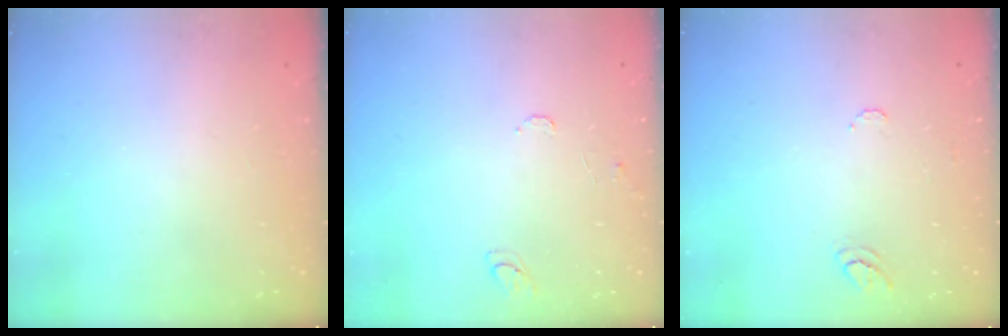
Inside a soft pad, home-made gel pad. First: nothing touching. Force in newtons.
{"total": 7.6, "press": 7.5, "slide": 0.6}
{"total": 6.4, "press": 6.3, "slide": 0.5}